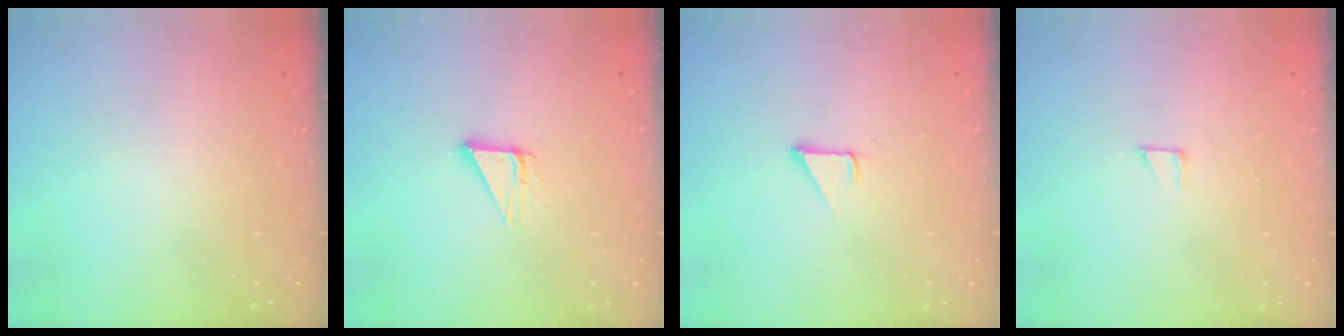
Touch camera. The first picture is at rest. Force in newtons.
{"total": 4.6, "press": 4.6, "slide": 0.2}
{"total": 1.9, "press": 1.9, "slide": 0.1}
{"total": 2.3, "press": 2.3, "slide": 0.2}